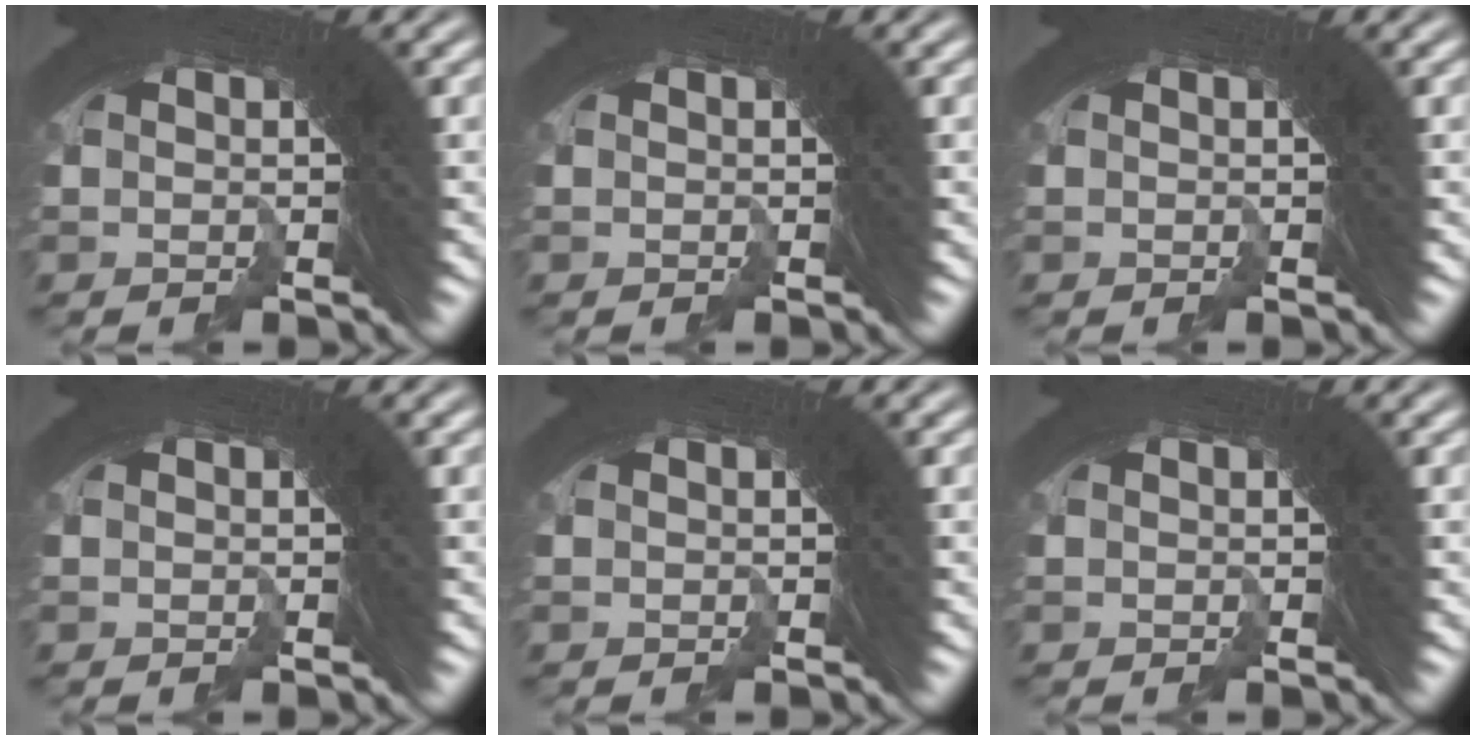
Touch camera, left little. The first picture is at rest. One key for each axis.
{"total": 0.0}
{"total": 0.0}
{"total": 0.0}
{"total": 0.0}
{"total": 0.0}